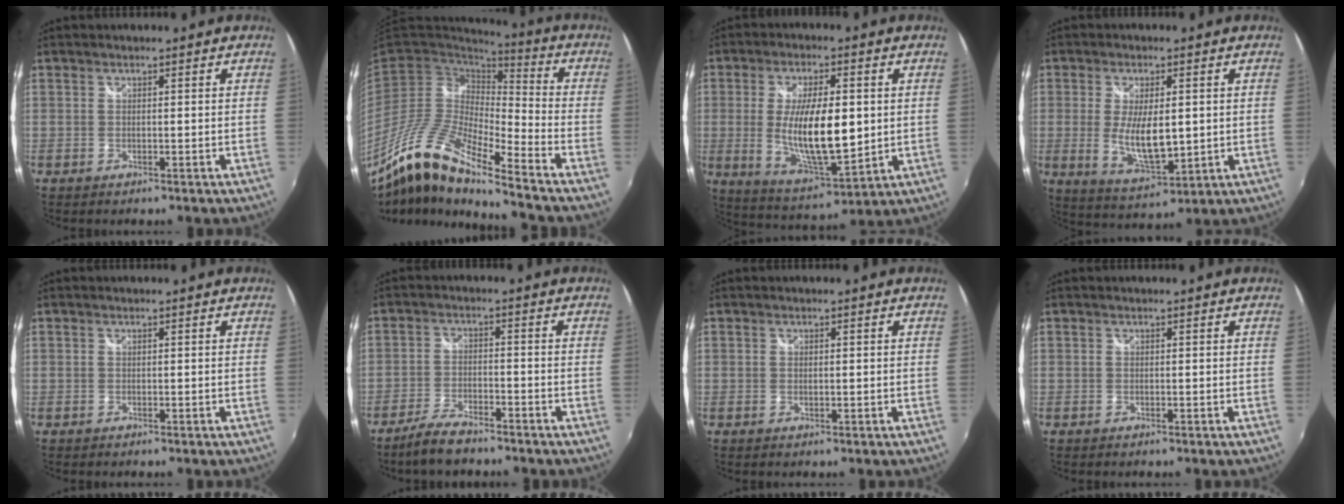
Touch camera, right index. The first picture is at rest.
{"total": 15.2, "force": [-11.0, 2.3, 10.3], "torque": [-0.187, -0.014, -0.222]}
{"total": 15.4, "force": [-0.1, 5.3, 14.4], "torque": [-0.263, -0.019, 0.011]}
{"total": 10.0, "force": [-0.3, 4.0, 9.2], "torque": [-0.173, -0.018, 0.006]}
{"total": 0.0}
{"total": 6.5, "force": [-5.4, 1.5, 3.3], "torque": [-0.086, -0.006, -0.100]}
{"total": 0.9, "force": [0.2, 0.4, 0.7], "torque": [-0.011, -0.001, 0.004]}
{"total": 0.0}